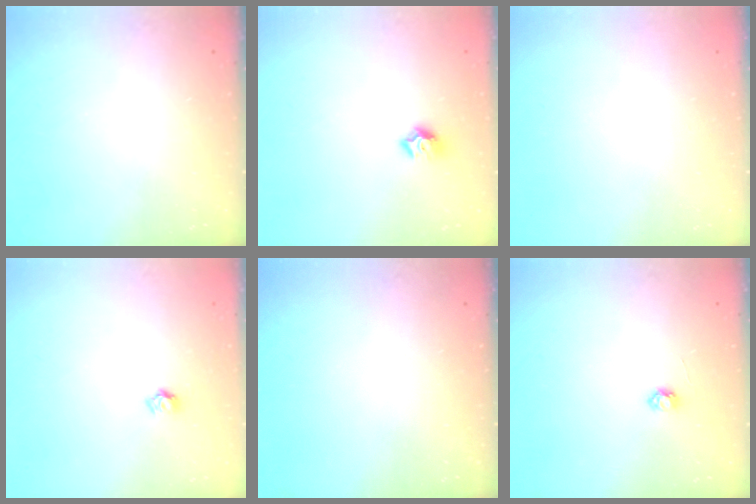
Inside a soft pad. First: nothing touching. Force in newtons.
{"total": 7.6, "press": 7.6, "slide": 0.7}
{"total": 0.0}
{"total": 3.7, "press": 3.6, "slide": 0.2}
{"total": 0.0}
{"total": 3.1, "press": 3.1, "slide": 0.4}